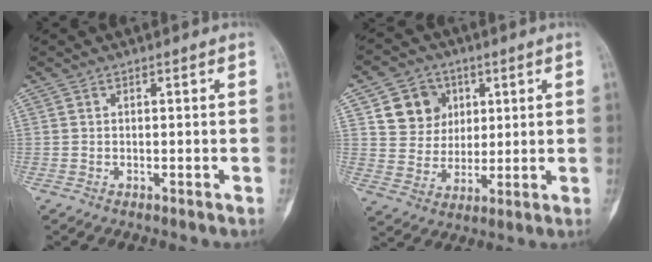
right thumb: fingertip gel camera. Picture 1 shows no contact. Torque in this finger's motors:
{"motor_torque": [0.77, 0.74, 0.12, -0.06, 0.02]}